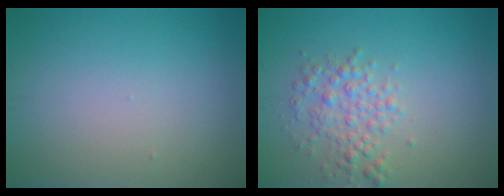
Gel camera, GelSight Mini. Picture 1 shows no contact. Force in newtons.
{"total": 2.8, "press": 2.8, "slide": 0.0}